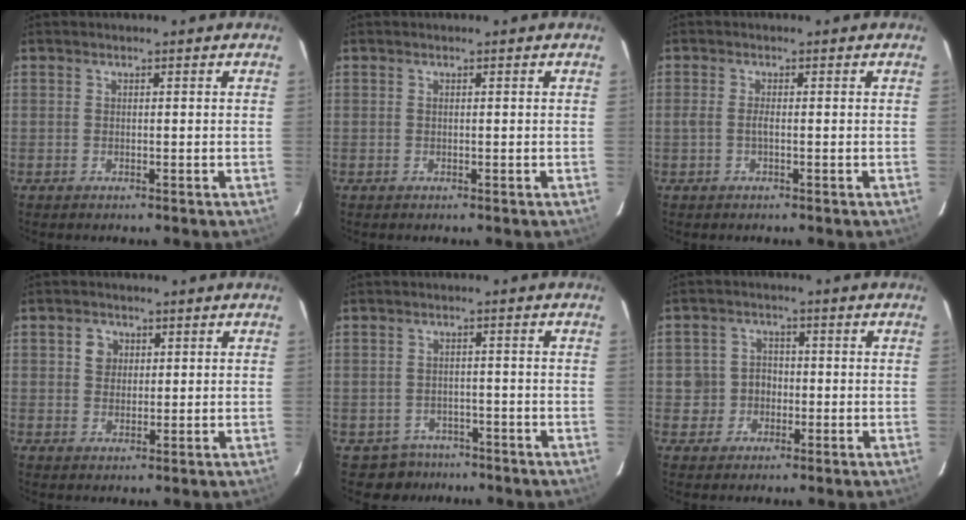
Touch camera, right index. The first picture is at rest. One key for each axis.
{"total": 0.0}
{"total": 1.5, "fx": -0.4, "fy": 0.1, "fz": 1.4, "tx": -0.028, "ty": 0.001, "tz": -0.010}
{"total": 3.3, "fx": 1.1, "fy": 2.9, "fz": 1.0, "tx": -0.011, "ty": 0.012, "tz": 0.021}
{"total": 4.7, "fx": -3.6, "fy": 2.9, "fz": -0.5, "tx": -0.002, "ty": 0.014, "tz": -0.056}
{"total": 4.8, "fx": -1.0, "fy": 4.7, "fz": 0.8, "tx": -0.011, "ty": 0.022, "tz": -0.011}